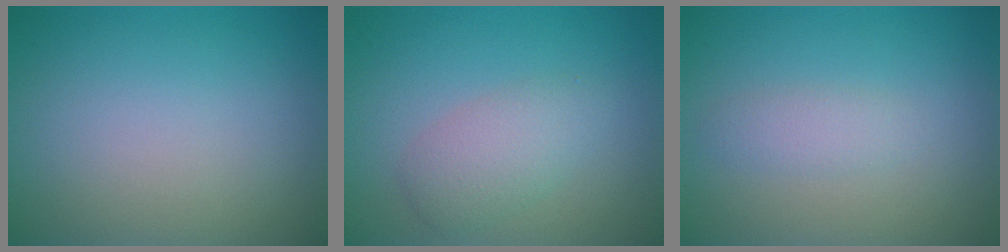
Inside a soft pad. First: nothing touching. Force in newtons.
{"total": 2.9, "press": 2.9, "slide": 0.1}
{"total": 1.4, "press": 1.4, "slide": 0.0}